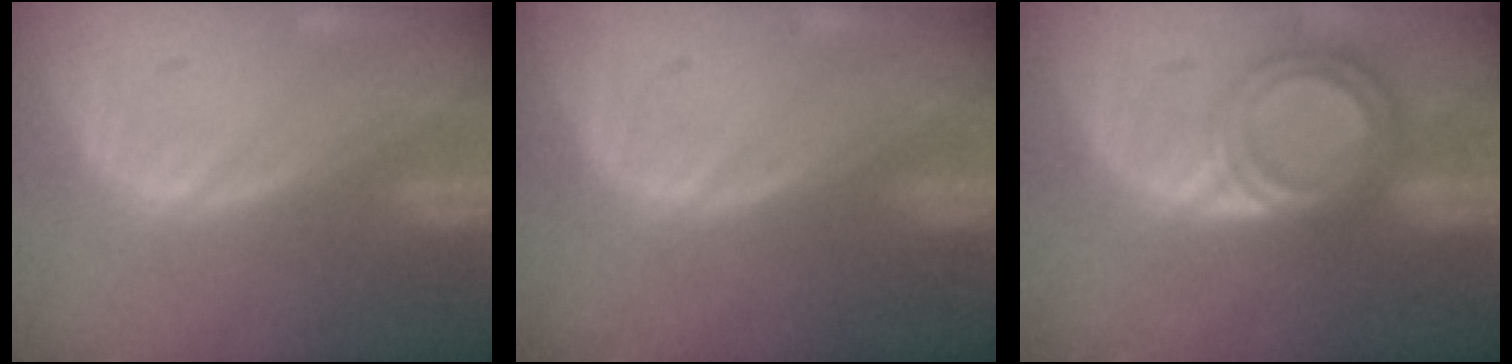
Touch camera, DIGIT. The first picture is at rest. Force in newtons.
{"total": 0.0}
{"total": 6.9, "press": 6.1, "slide": 3.1}